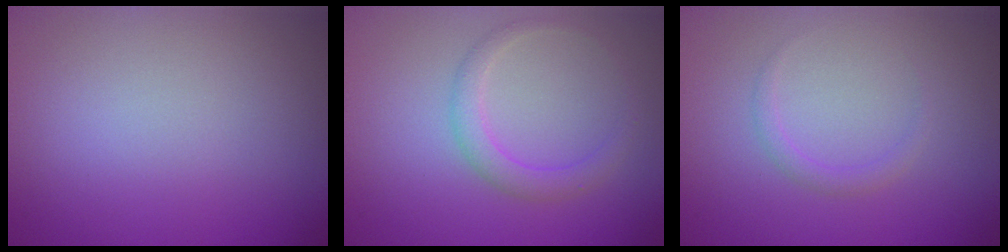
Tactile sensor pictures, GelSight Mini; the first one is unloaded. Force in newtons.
{"total": 2.0, "press": 2.0, "slide": 0.2}
{"total": 1.0, "press": 1.0, "slide": 0.0}